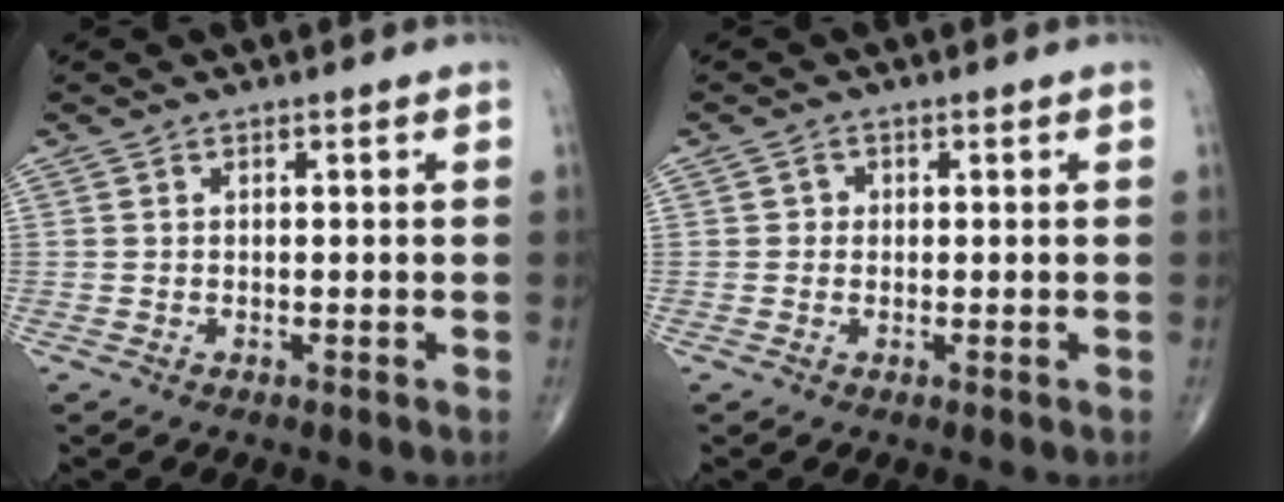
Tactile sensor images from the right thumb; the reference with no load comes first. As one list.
[{"total": 1.2, "force": [0.0, 1.2, 0.3], "torque": [0.002, 0.003, -0.002]}]